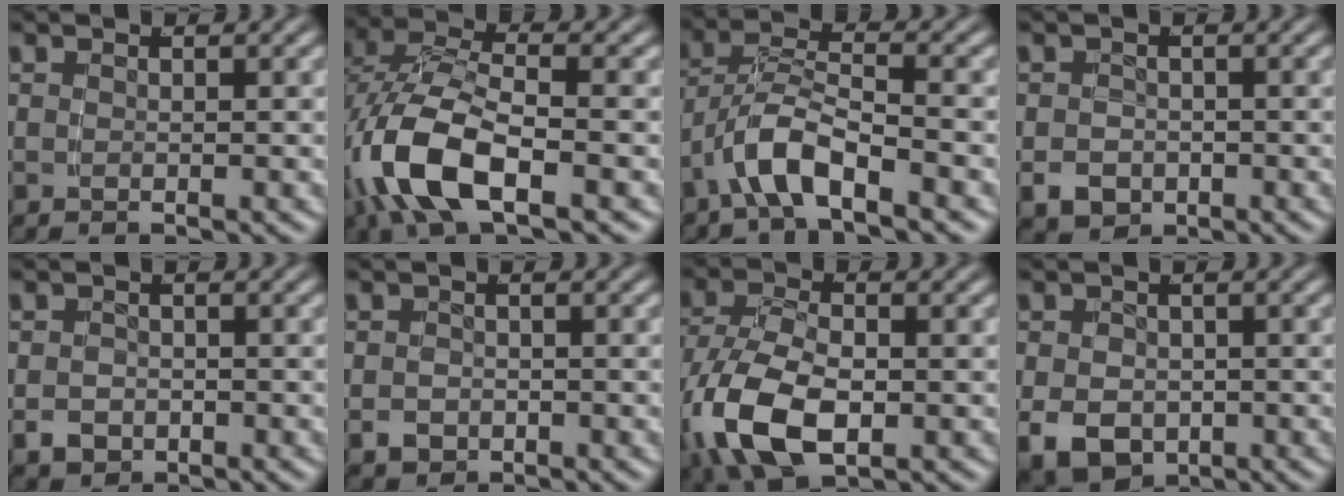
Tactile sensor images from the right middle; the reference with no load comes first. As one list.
[{"total": 8.1, "force": [-1.3, 4.1, 6.9], "torque": [-0.156, -0.024, -0.009]}, {"total": 4.4, "force": [-1.4, 2.2, 3.5], "torque": [-0.075, -0.005, -0.026]}, {"total": 2.4, "force": [-0.8, 2.0, 1.1], "torque": [-0.018, -0.013, -0.008]}, {"total": 1.4, "force": [-0.5, 1.2, 0.6], "torque": [-0.011, -0.007, -0.006]}, {"total": 1.1, "force": [-0.4, 0.9, 0.5], "torque": [-0.010, -0.005, -0.004]}, {"total": 8.2, "force": [-1.7, 5.0, 6.2], "torque": [-0.156, -0.037, -0.004]}, {"total": 5.4, "force": [-1.6, 4.3, 2.9], "torque": [-0.064, -0.030, -0.014]}]